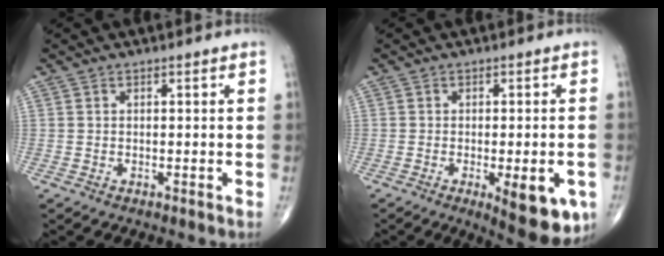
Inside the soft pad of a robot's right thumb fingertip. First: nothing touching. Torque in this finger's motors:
{"motor_torque": [1.09, 1.29, 0.98, -0.10, 0.25]}